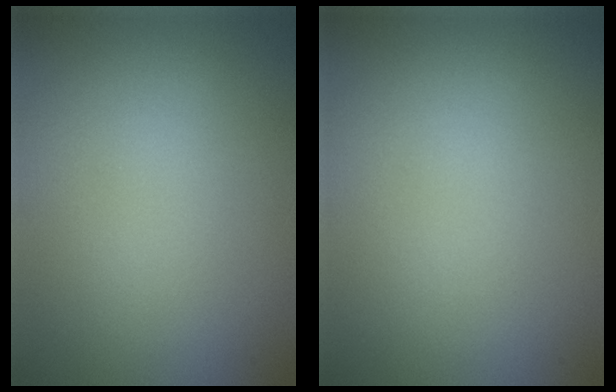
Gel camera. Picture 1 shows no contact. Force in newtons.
{"total": 0.0}